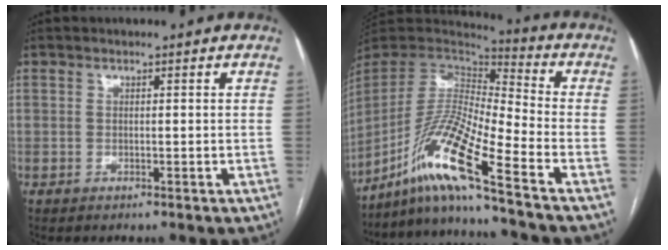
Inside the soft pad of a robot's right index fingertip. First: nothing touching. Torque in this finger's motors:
{"motor_torque": [0.53, -0.89, 0.12, 0.06]}